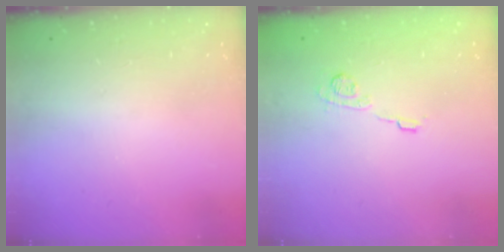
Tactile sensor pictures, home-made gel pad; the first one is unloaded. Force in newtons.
{"total": 8.3, "press": 8.3, "slide": 0.3}